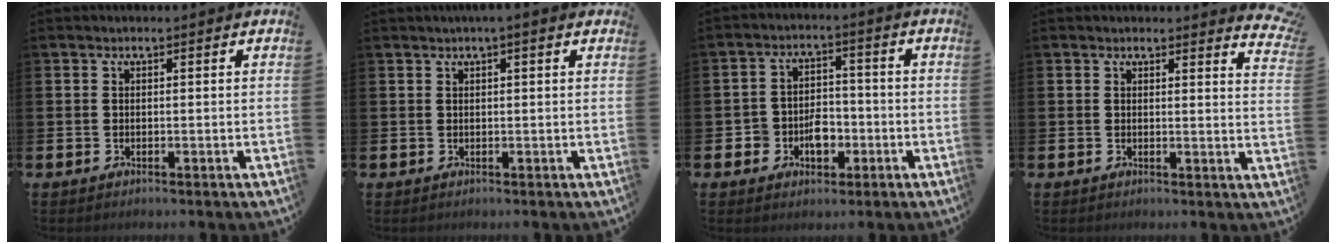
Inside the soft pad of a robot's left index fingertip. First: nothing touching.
{"total": 1.1, "force": [0.8, -0.1, 0.7], "torque": [-0.012, 0.001, 0.013]}
{"total": 4.5, "force": [-2.0, 3.4, 2.0], "torque": [-0.043, 0.010, -0.042]}
{"total": 2.4, "force": [2.4, 0.2, 0.2], "torque": [0.008, -0.018, 0.039]}